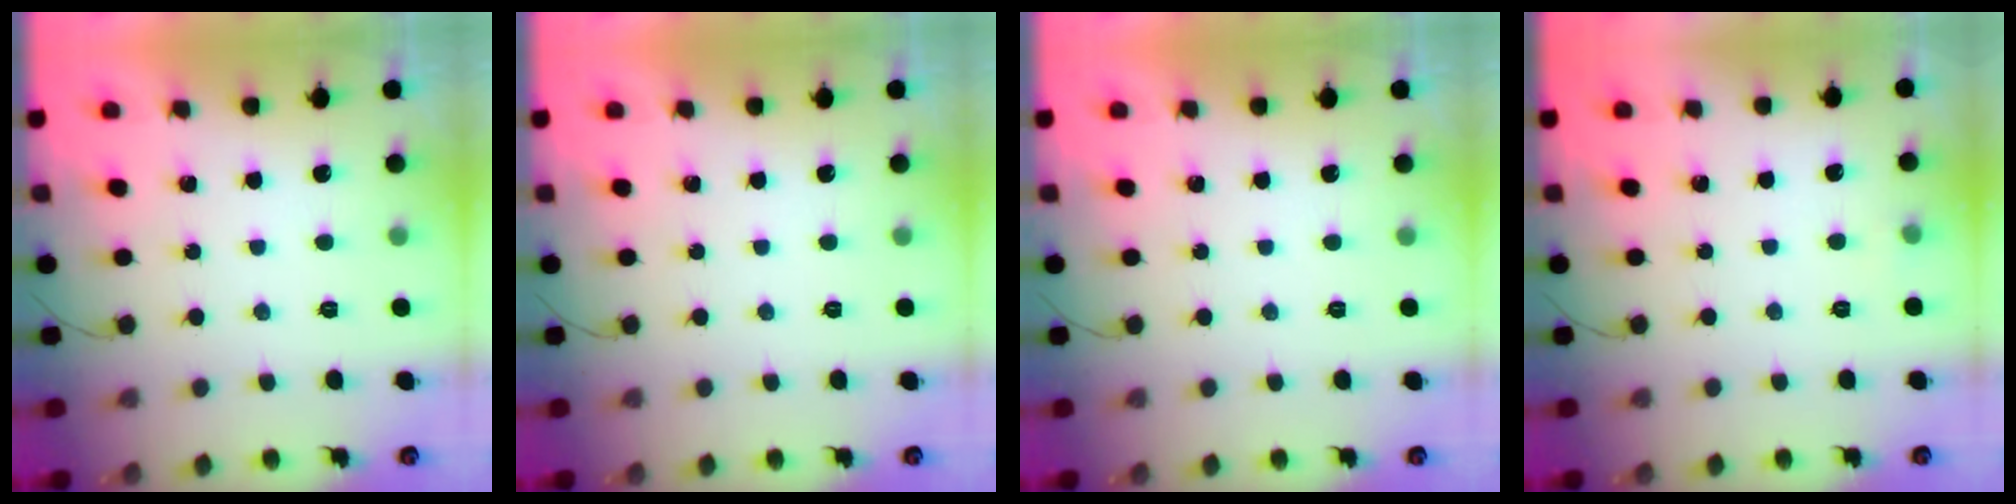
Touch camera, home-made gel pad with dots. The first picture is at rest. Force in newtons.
{"total": 0.0}
{"total": 0.0}
{"total": 2.9, "press": 2.6, "slide": 1.2}